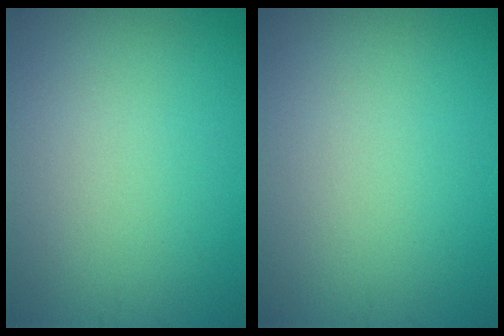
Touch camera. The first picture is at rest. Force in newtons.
{"total": 0.0}